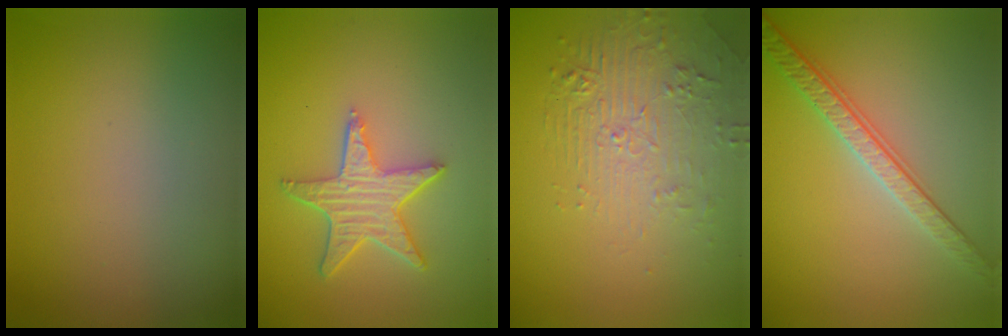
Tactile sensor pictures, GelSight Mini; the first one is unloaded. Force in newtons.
{"total": 5.0, "press": 4.0, "slide": 3.0}
{"total": 2.1, "press": 1.5, "slide": 1.5}
{"total": 3.6, "press": 3.3, "slide": 1.6}